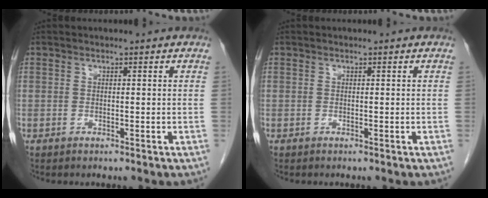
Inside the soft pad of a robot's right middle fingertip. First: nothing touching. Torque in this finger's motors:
{"motor_torque": [0.50, -0.30, 0.01, 0.00]}